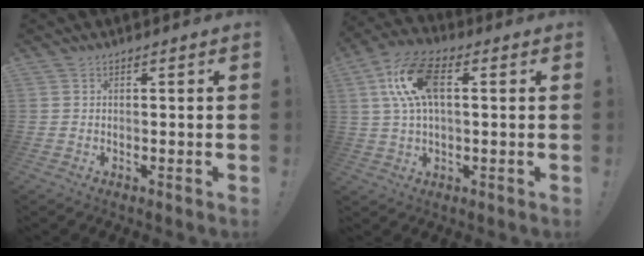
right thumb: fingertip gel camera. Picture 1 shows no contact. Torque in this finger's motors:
{"motor_torque": [1.03, 1.23, 0.72, -0.01, 0.11]}